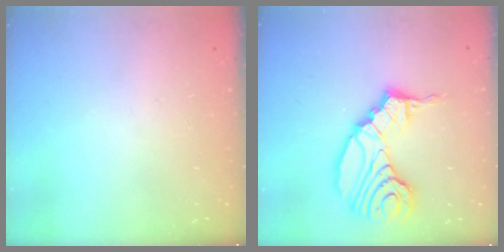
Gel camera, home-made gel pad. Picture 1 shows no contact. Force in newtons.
{"total": 18.1, "press": 17.4, "slide": 4.9}